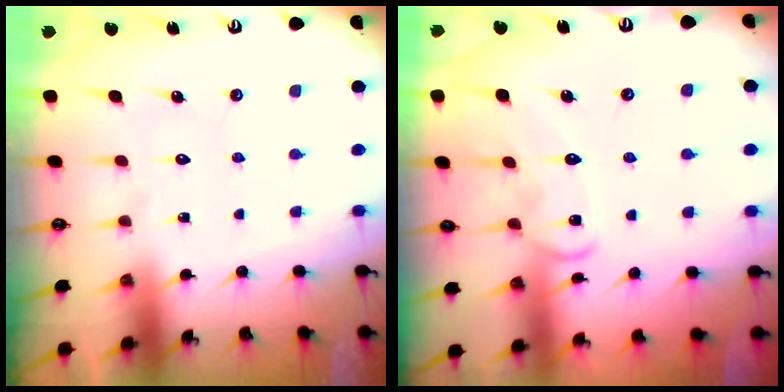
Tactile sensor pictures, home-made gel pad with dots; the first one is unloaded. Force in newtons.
{"total": 9.6, "press": 9.6, "slide": 0.1}